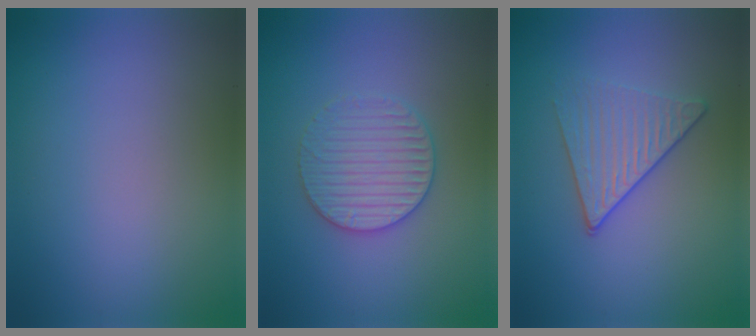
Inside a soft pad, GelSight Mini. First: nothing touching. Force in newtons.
{"total": 3.5, "press": 3.5, "slide": 0.7}
{"total": 3.3, "press": 3.1, "slide": 1.1}